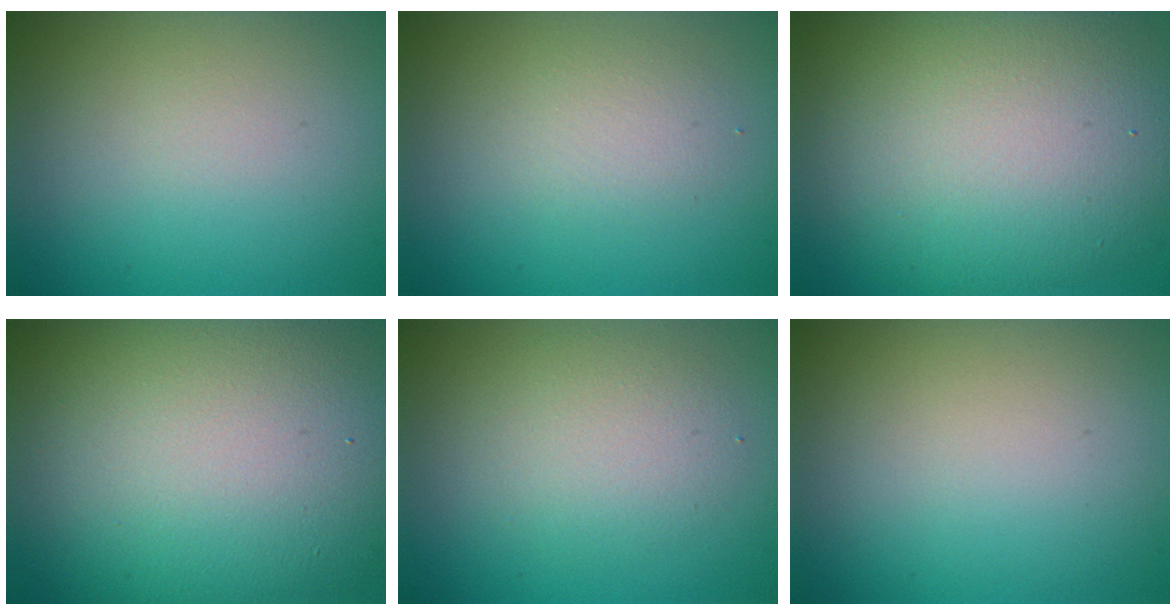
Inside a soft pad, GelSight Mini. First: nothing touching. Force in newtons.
{"total": 1.6, "press": 1.6, "slide": 0.1}
{"total": 11.6, "press": 11.6, "slide": 0.9}
{"total": 15.9, "press": 15.9, "slide": 1.1}
{"total": 2.9, "press": 2.9, "slide": 0.3}
{"total": 0.0}